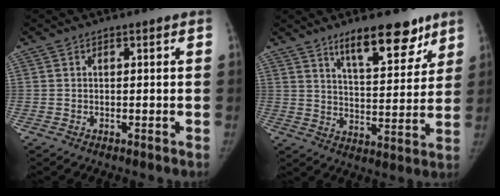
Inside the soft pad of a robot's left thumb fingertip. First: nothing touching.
{"total": 13.1, "force": [9.0, 4.7, 8.3], "torque": [-0.084, -0.055, 0.141]}